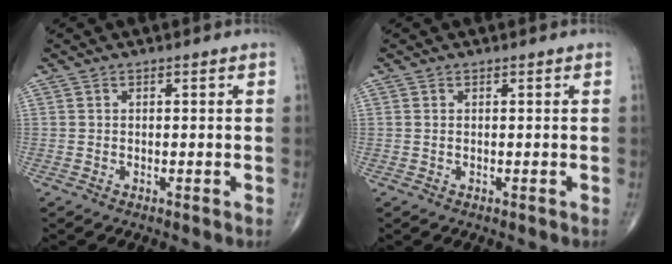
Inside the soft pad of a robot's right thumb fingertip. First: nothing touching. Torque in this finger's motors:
{"motor_torque": [-0.25, 0.00, -0.12, 0.00, -0.03]}